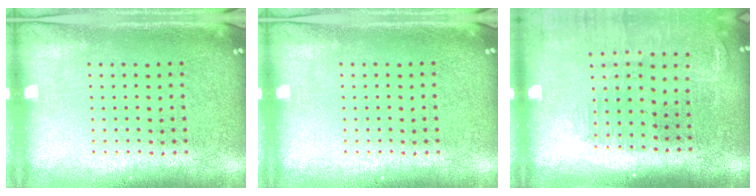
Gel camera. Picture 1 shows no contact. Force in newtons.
{"total": 0.0}
{"total": 1.4, "press": 1.3, "slide": 0.3}